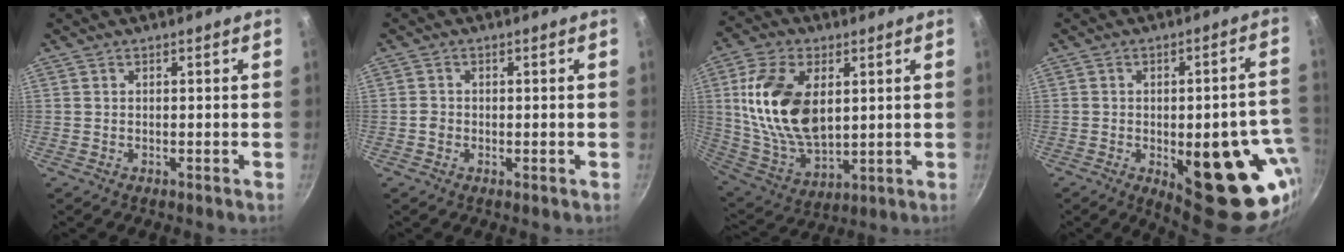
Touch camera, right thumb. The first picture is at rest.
{"total": 1.3, "force": [-0.4, 1.1, 0.6], "torque": [-0.009, 0.004, -0.009]}
{"total": 18.4, "force": [3.7, 10.9, 14.3], "torque": [-0.257, -0.019, 0.082]}
{"total": 23.6, "force": [-6.1, 9.6, 20.7], "torque": [-0.197, 0.006, -0.065]}